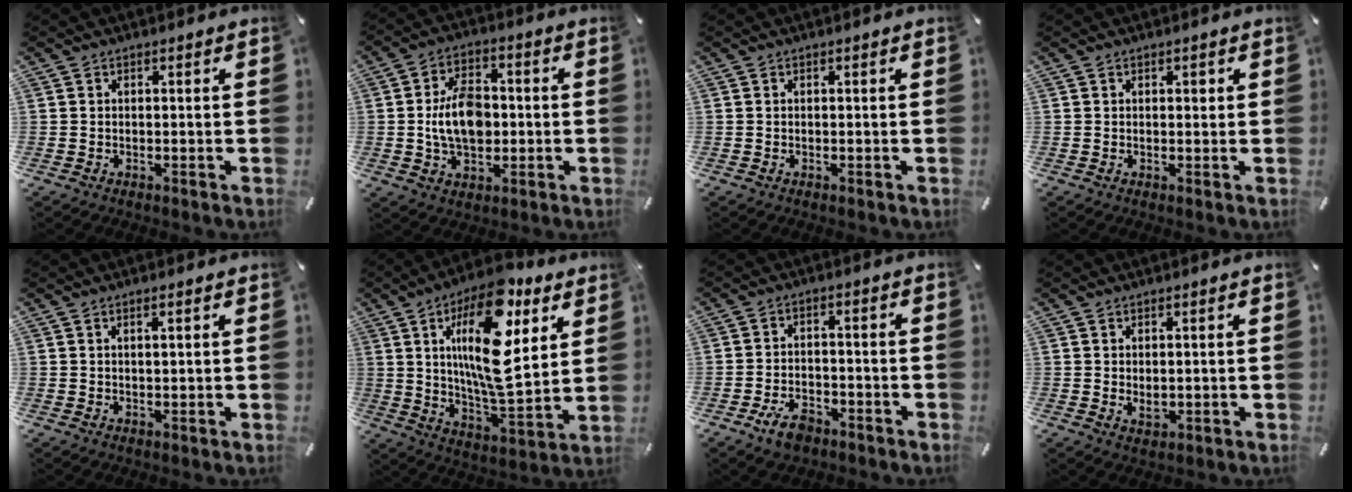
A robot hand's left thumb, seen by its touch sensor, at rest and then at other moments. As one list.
[{"total": 10.8, "force": [-0.5, 7.5, 7.7], "torque": [-0.139, 0.005, -0.012]}, {"total": 0.0}, {"total": 1.1, "force": [0.3, 0.8, 0.6], "torque": [-0.005, 0.001, 0.004]}, {"total": 1.3, "force": [0.7, 0.1, 1.1], "torque": [-0.023, 0.000, 0.011]}, {"total": 22.6, "force": [8.2, 9.3, 18.9], "torque": [-0.352, -0.036, 0.122]}, {"total": 6.0, "force": [-3.7, 3.3, 3.3], "torque": [-0.061, 0.021, -0.067]}, {"total": 2.1, "force": [0.7, 1.5, 1.3], "torque": [-0.019, -0.001, 0.011]}]